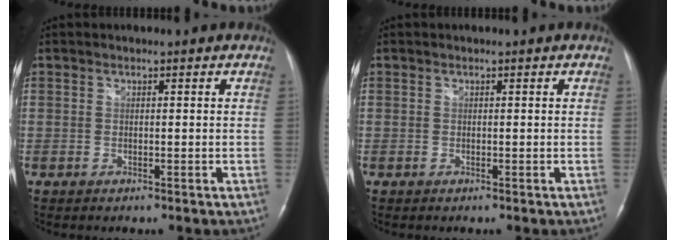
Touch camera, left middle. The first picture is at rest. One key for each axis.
{"total": 0.0}